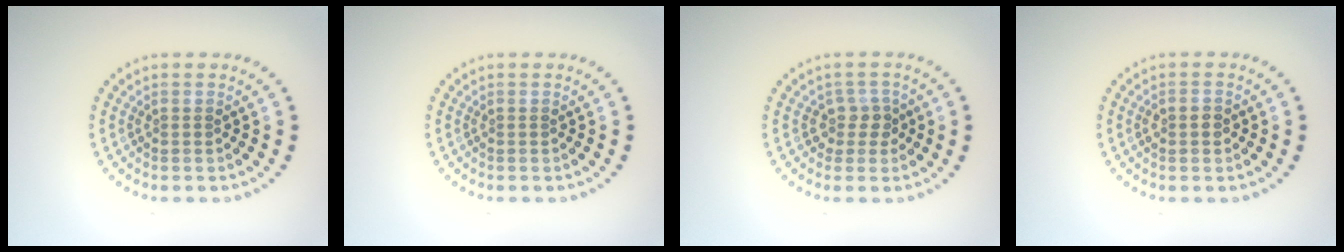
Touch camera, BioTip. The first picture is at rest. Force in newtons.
{"total": 0.0}
{"total": 1.9, "press": 1.5, "slide": 1.2}
{"total": 1.3, "press": 1.3, "slide": 0.3}